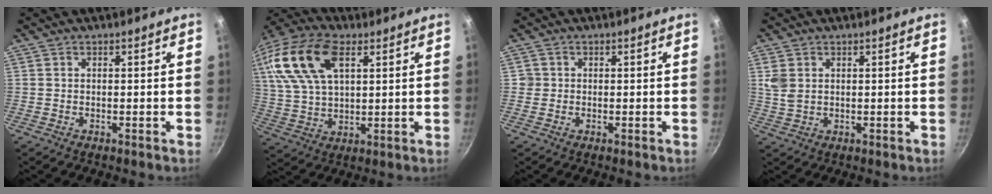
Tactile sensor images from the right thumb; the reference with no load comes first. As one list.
[{"total": 18.3, "force": [7.1, 9.6, 13.9], "torque": [-0.280, 0.006, 0.129]}, {"total": 1.2, "force": [0.1, 1.2, 0.0], "torque": [0.007, 0.004, 0.000]}, {"total": 3.6, "force": [1.1, 2.5, 2.3], "torque": [-0.050, -0.002, 0.029]}]